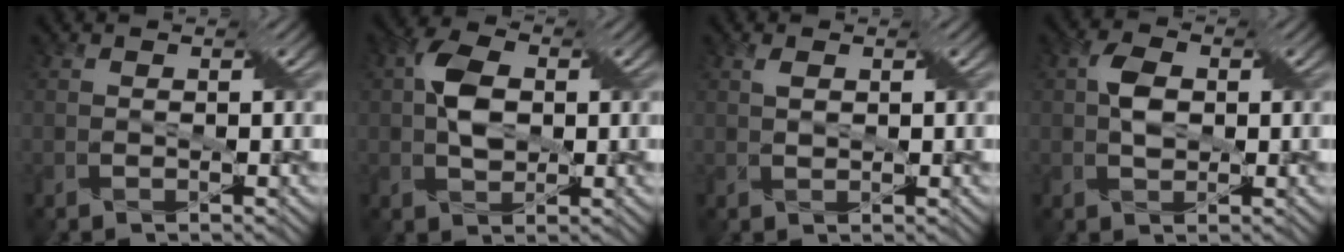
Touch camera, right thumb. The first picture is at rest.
{"total": 5.2, "force": [0.4, 3.3, 3.9], "torque": [-0.081, 0.007, 0.002]}
{"total": 1.4, "force": [0.6, 0.6, 1.1], "torque": [-0.026, 0.003, 0.013]}
{"total": 3.3, "force": [0.3, 2.1, 2.5], "torque": [-0.052, 0.006, 0.002]}